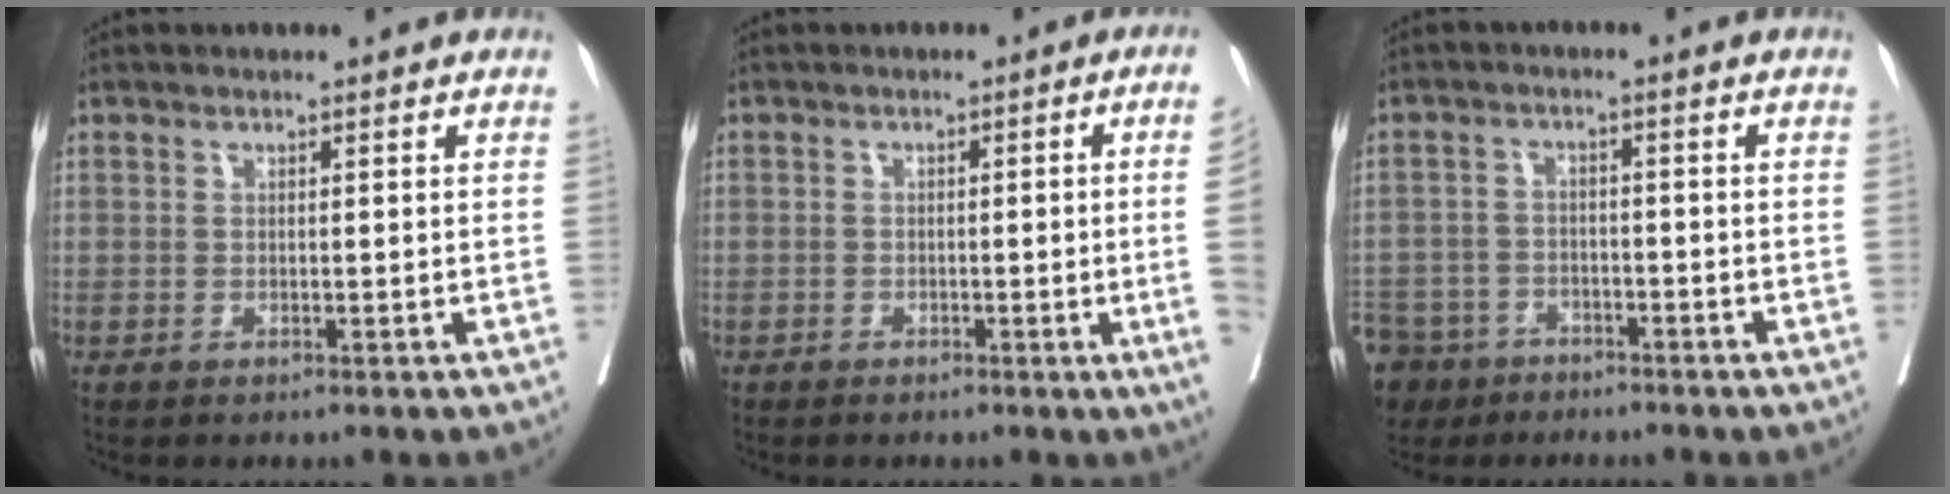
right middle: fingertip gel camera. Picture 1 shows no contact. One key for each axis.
{"total": 6.2, "fx": -1.2, "fy": -1.6, "fz": 5.9, "tx": -0.061, "ty": -0.007, "tz": -0.019}
{"total": 13.6, "fx": -9.2, "fy": 9.2, "fz": 4.0, "tx": -0.136, "ty": -0.009, "tz": -0.146}